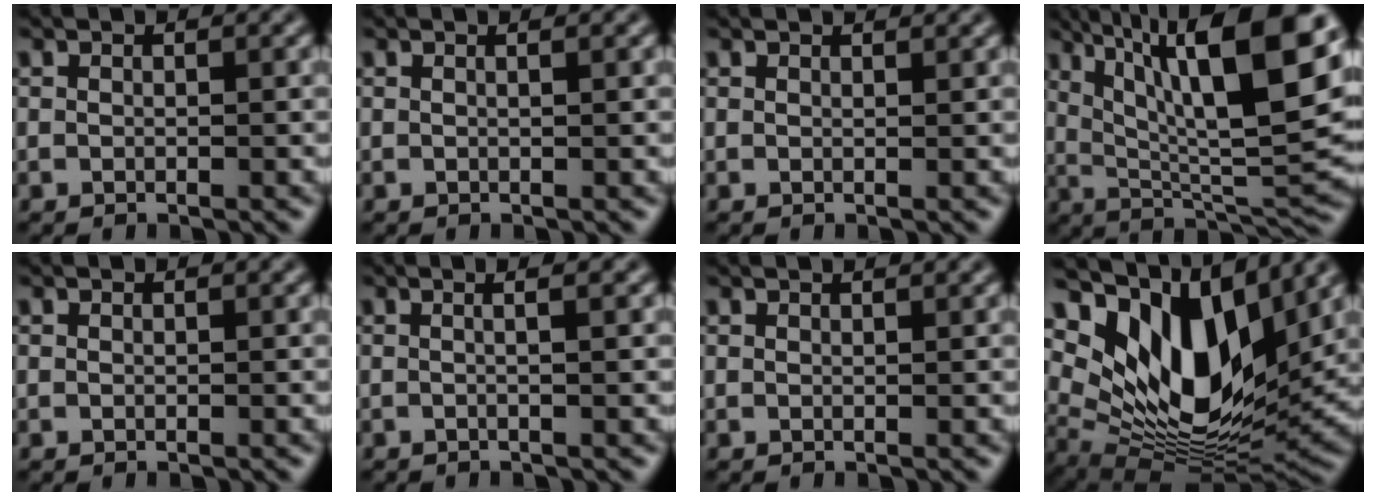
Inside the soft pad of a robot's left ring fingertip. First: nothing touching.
{"total": 0.9, "force": [0.5, 0.4, 0.7], "torque": [-0.004, 0.003, -0.003]}
{"total": 1.5, "force": [1.3, 0.5, 0.5], "torque": [0.001, 0.006, 0.004]}
{"total": 14.1, "force": [5.3, 4.3, 12.3], "torque": [-0.198, 0.007, 0.094]}
{"total": 0.0}
{"total": 1.6, "force": [0.1, 0.3, 1.6], "torque": [-0.027, 0.009, -0.007]}
{"total": 1.2, "force": [1.0, 0.4, 0.5], "torque": [0.003, 0.003, 0.001]}
{"total": 12.5, "force": [5.7, 6.6, 9.0], "torque": [-0.169, -0.007, 0.119]}